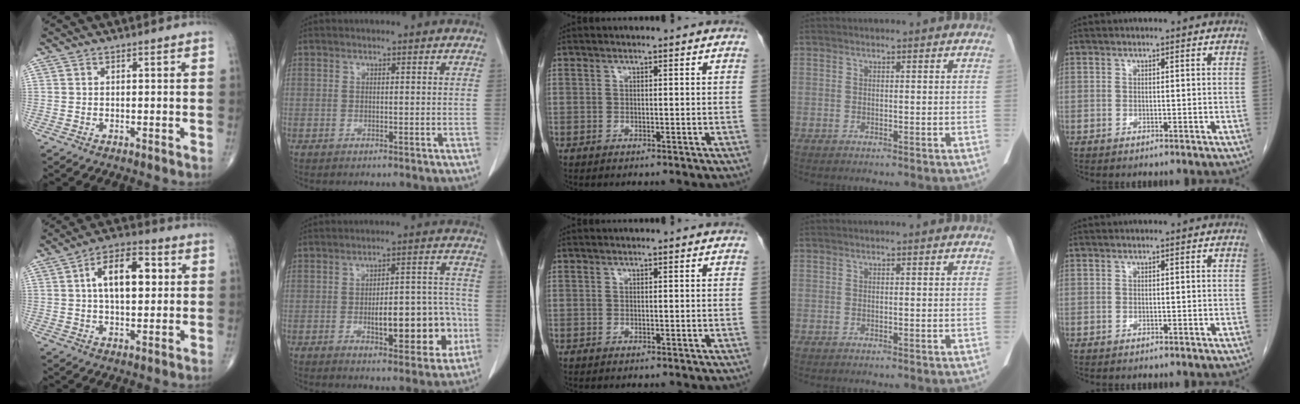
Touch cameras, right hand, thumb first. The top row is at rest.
{"thumb": {"total": 11.9, "force": [2.3, 6.1, 10.0], "torque": [-0.146, 0.013, 0.031]}, "index": {"total": 12.5, "force": [-3.1, 4.4, 11.3], "torque": [-0.148, 0.027, -0.035]}}